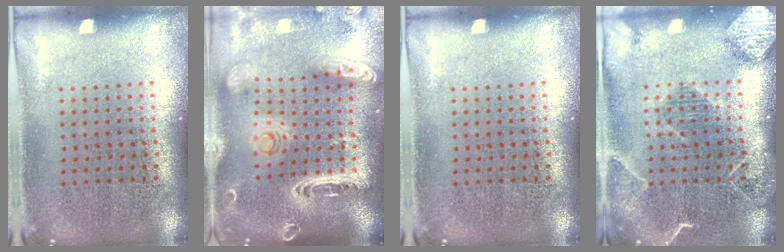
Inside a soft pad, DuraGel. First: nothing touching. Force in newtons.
{"total": 3.3, "press": 2.7, "slide": 1.9}
{"total": 0.0}
{"total": 2.3, "press": 2.0, "slide": 1.0}